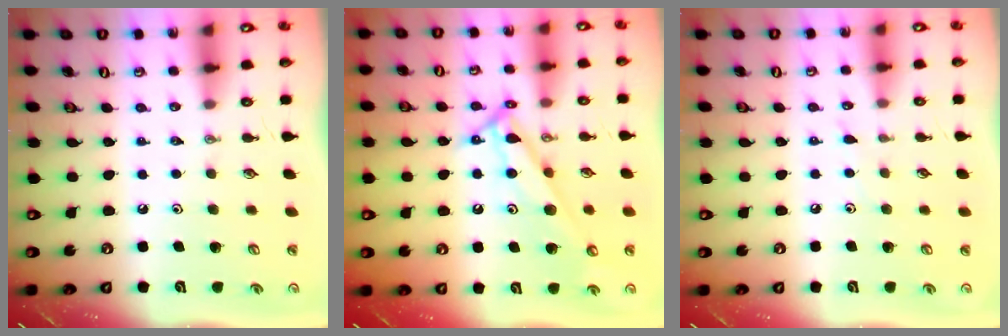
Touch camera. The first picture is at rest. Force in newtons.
{"total": 10.6, "press": 10.6, "slide": 0.3}
{"total": 3.9, "press": 3.8, "slide": 0.5}